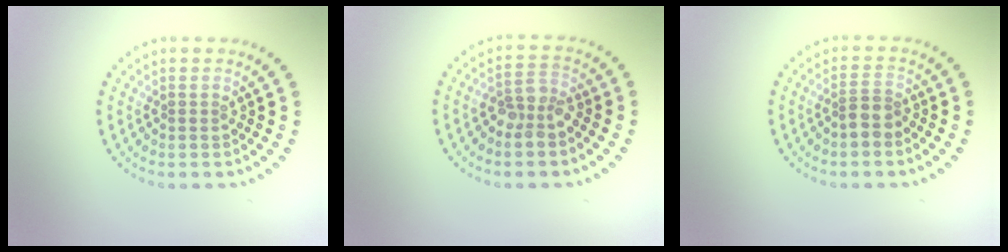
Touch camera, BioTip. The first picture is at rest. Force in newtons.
{"total": 2.6, "press": 2.2, "slide": 1.4}
{"total": 2.0, "press": 1.7, "slide": 1.2}